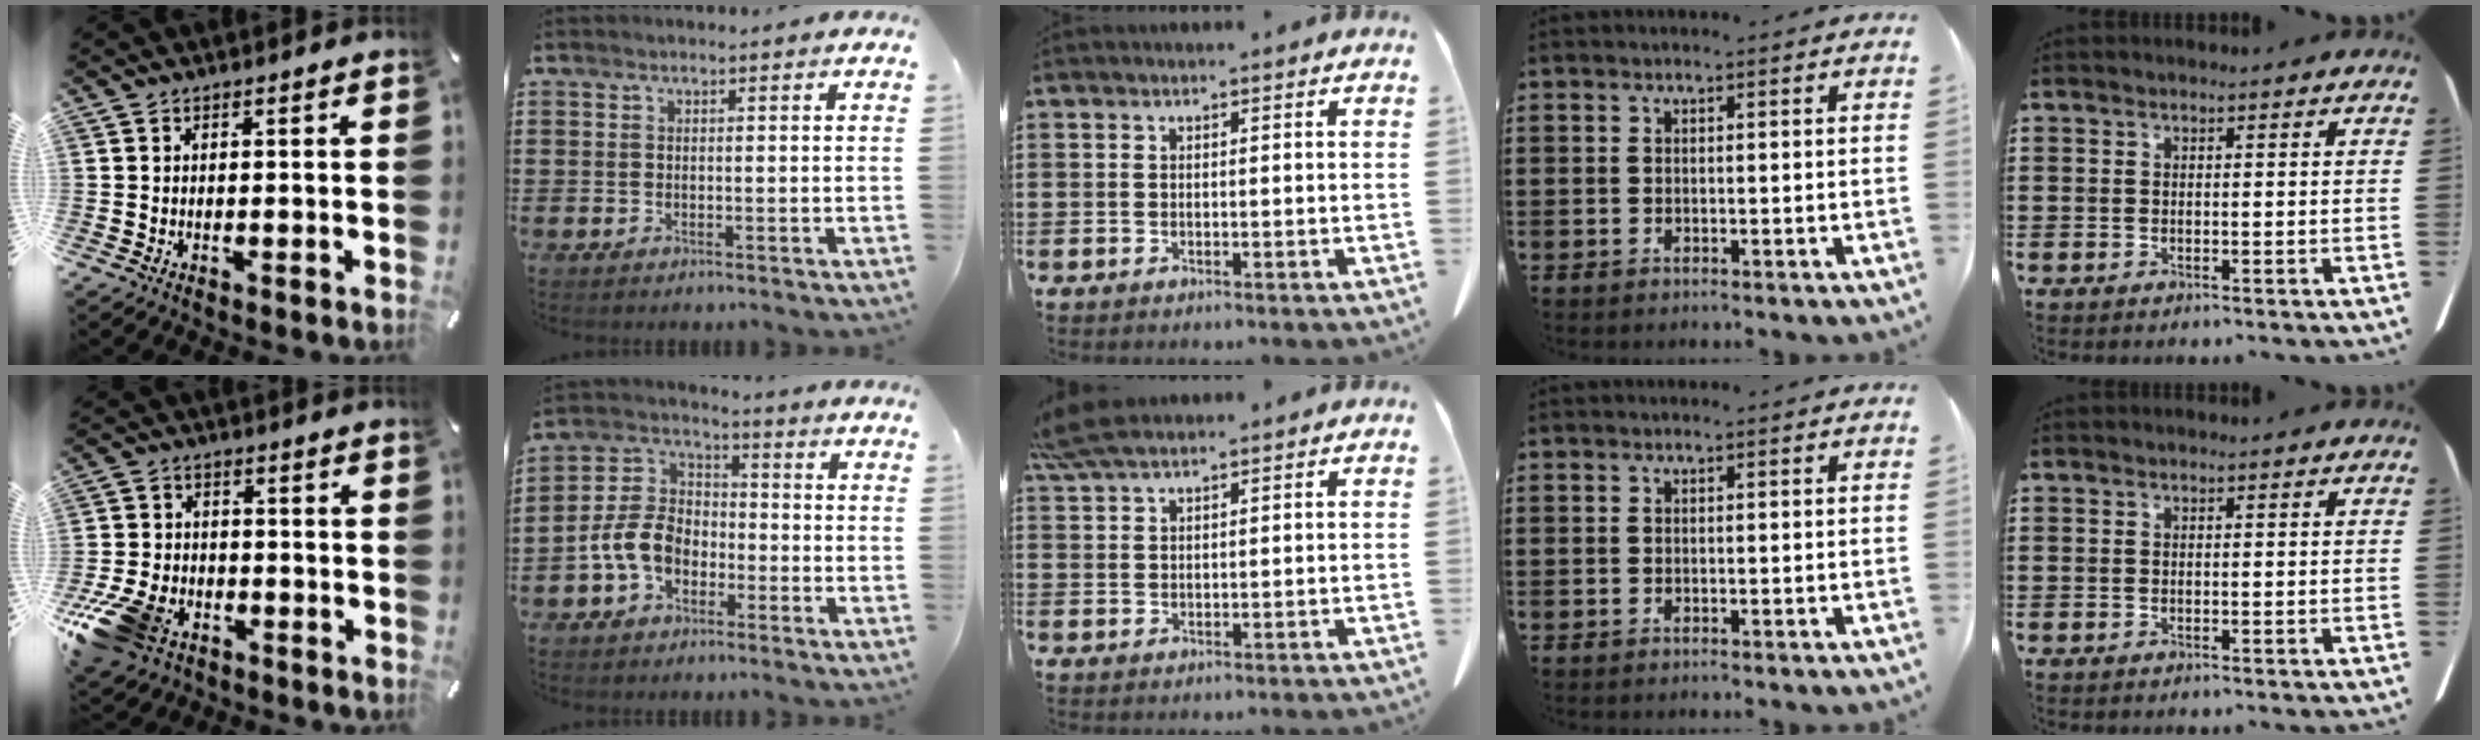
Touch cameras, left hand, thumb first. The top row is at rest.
{"thumb": {"total": 13.5, "force": [-7.4, 8.9, 7.0], "torque": [-0.144, 0.044, -0.130]}, "index": {"total": 7.6, "force": [-2.9, 5.3, 4.5], "torque": [-0.127, 0.005, -0.066]}, "middle": {"total": 4.8, "force": [3.9, 0.8, 2.6], "torque": [-0.062, -0.003, 0.075]}}